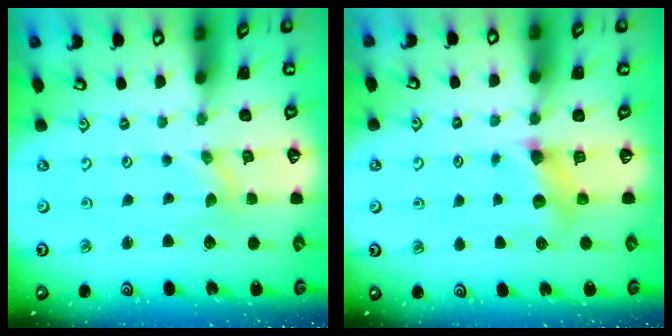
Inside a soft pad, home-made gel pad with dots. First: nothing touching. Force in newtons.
{"total": 6.6, "press": 6.6, "slide": 0.2}